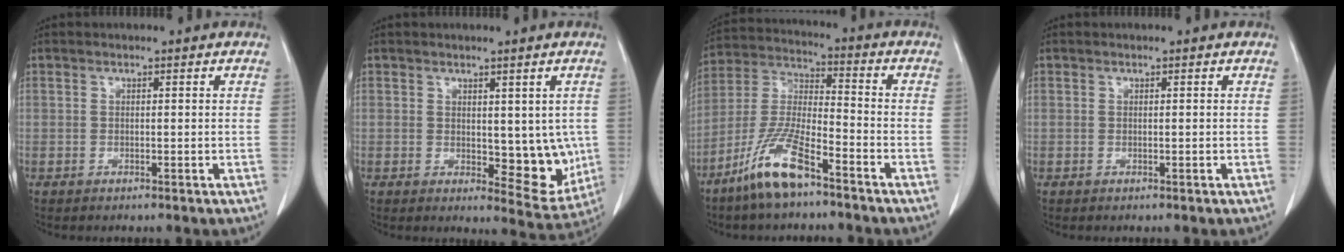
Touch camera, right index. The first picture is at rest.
{"total": 8.1, "force": [0.2, 4.3, 6.8], "torque": [-0.057, -0.015, 0.013]}
{"total": 11.4, "force": [-7.7, 2.1, 8.2], "torque": [-0.182, -0.017, -0.154]}
{"total": 0.0}